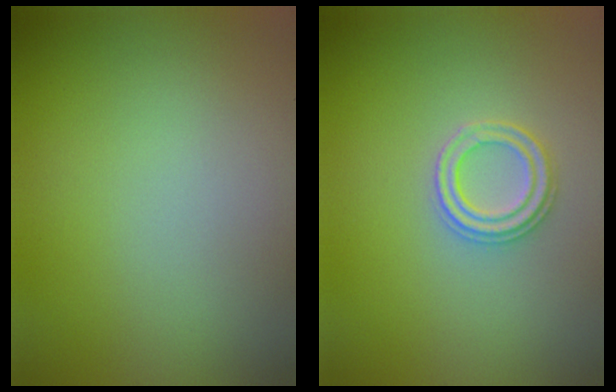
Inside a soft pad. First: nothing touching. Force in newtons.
{"total": 2.3, "press": 2.2, "slide": 0.5}